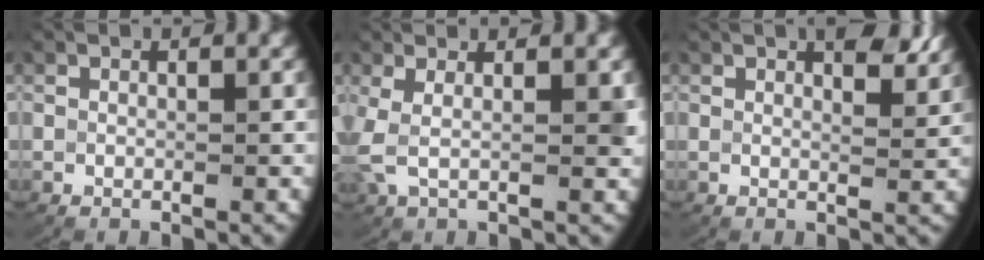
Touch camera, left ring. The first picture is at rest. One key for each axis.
{"total": 3.3, "fx": 0.5, "fy": 1.8, "fz": 2.8, "tx": -0.074, "ty": -0.009, "tz": 0.012}
{"total": 3.0, "fx": 2.2, "fy": 0.4, "fz": 2.0, "tx": -0.033, "ty": -0.009, "tz": 0.036}